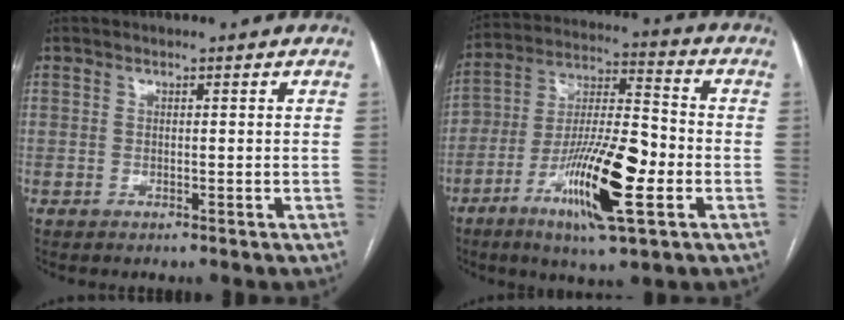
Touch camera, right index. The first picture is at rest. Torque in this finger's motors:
{"motor_torque": [0.92, -0.60, 0.37, 0.21]}